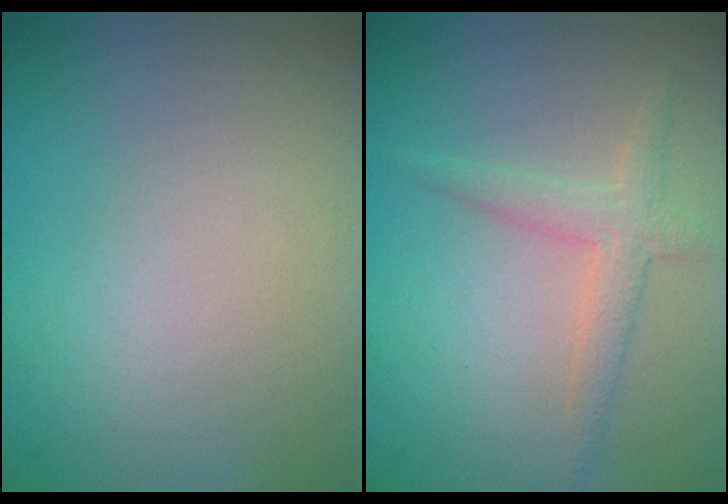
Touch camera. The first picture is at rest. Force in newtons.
{"total": 2.2, "press": 2.2, "slide": 0.0}